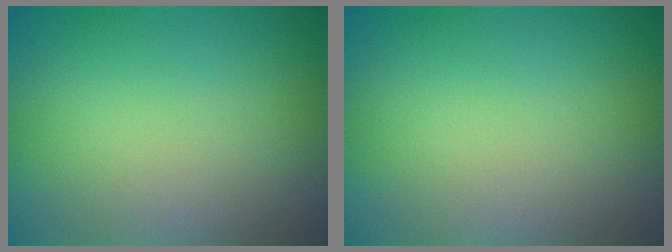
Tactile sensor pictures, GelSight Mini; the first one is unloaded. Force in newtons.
{"total": 0.0}